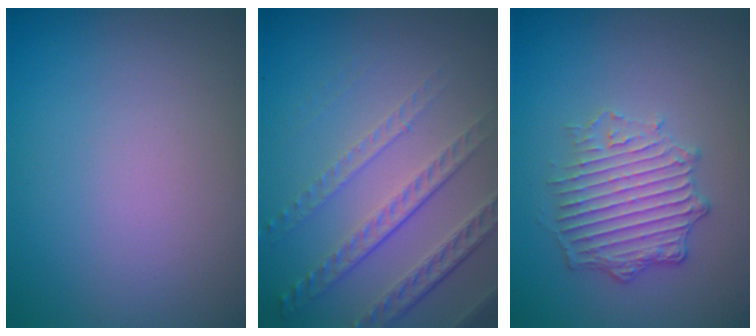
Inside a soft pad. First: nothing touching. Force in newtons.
{"total": 5.0, "press": 3.2, "slide": 3.8}
{"total": 3.8, "press": 3.5, "slide": 1.6}